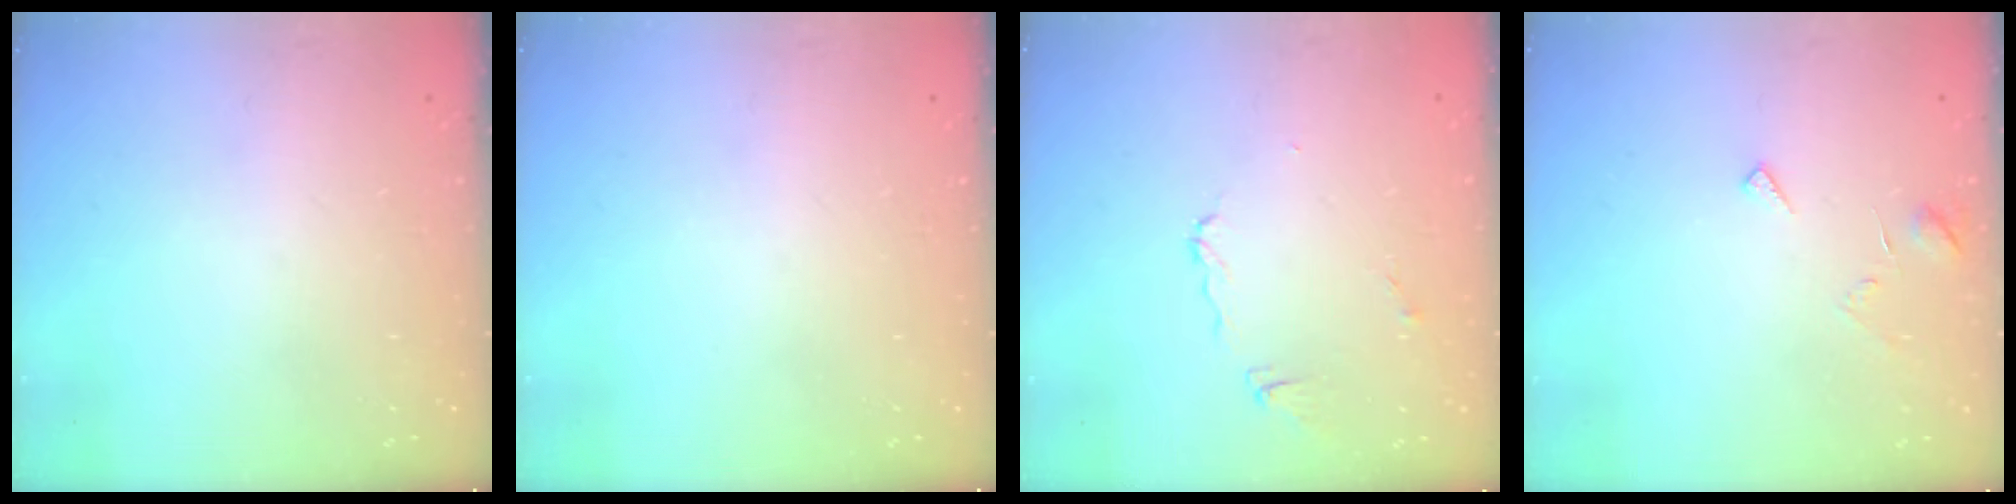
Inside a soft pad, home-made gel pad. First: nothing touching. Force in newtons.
{"total": 0.0}
{"total": 4.7, "press": 4.7, "slide": 0.4}
{"total": 4.5, "press": 4.5, "slide": 0.3}